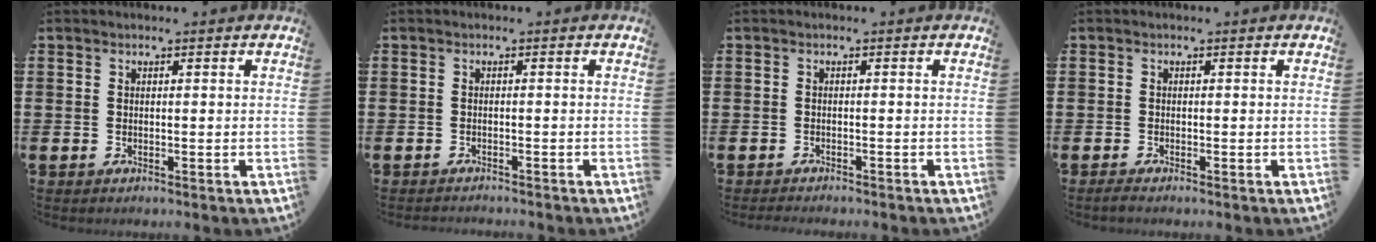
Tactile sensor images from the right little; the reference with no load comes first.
{"total": 0.7, "force": [-0.7, -0.1, -0.1], "torque": [0.000, -0.001, -0.014]}
{"total": 0.7, "force": [-0.7, -0.1, 0.0], "torque": [0.000, -0.002, -0.015]}
{"total": 0.6, "force": [-0.5, 0.0, 0.4], "torque": [-0.008, -0.002, -0.010]}